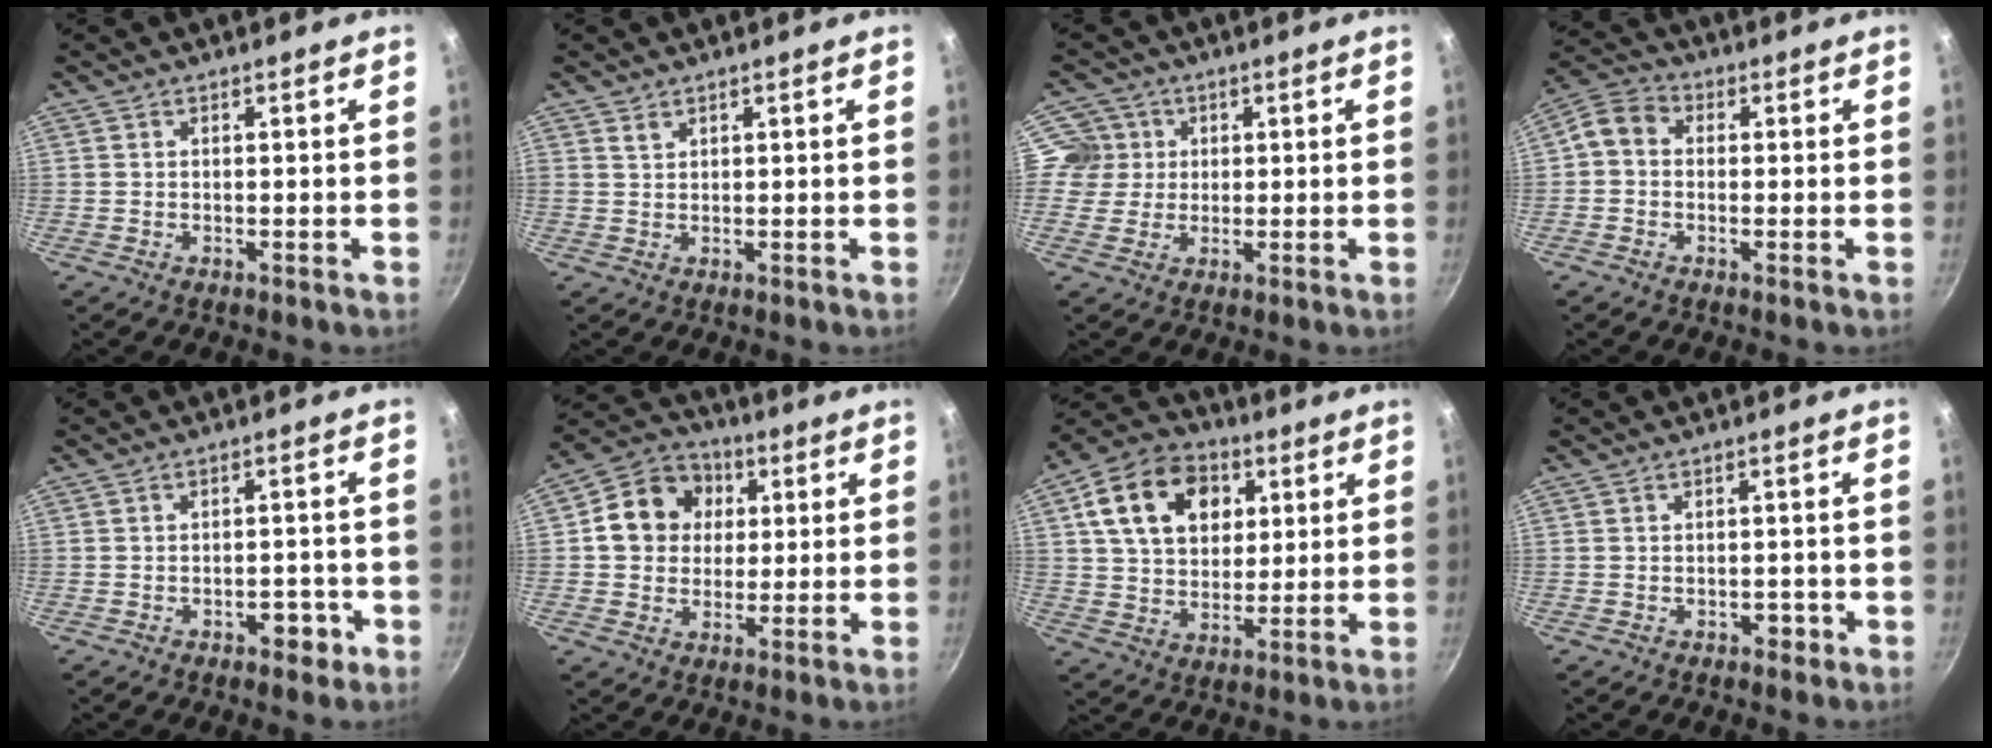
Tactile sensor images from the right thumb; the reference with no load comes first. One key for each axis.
{"total": 1.3, "fx": 1.0, "fy": 0.8, "fz": 0.5, "tx": -0.004, "ty": -0.004, "tz": 0.018}
{"total": 5.4, "fx": 1.3, "fy": 5.2, "fz": 0.6, "tx": 0.035, "ty": 0.003, "tz": 0.013}
{"total": 5.3, "fx": -0.4, "fy": 4.4, "fz": 3.0, "tx": -0.052, "ty": 0.020, "tz": -0.028}
{"total": 3.7, "fx": -1.9, "fy": 2.2, "fz": 2.3, "tx": -0.010, "ty": 0.019, "tz": -0.019}
{"total": 12.3, "fx": 2.4, "fy": 10.6, "fz": 5.7, "tx": -0.070, "ty": 0.015, "tz": 0.024}
{"total": 17.0, "fx": 5.4, "fy": 12.5, "fz": 10.3, "tx": -0.151, "ty": 0.005, "tz": 0.083}
{"total": 1.6, "fx": -0.8, "fy": 1.2, "fz": 0.8, "tx": 0.003, "ty": 0.013, "tz": -0.005}